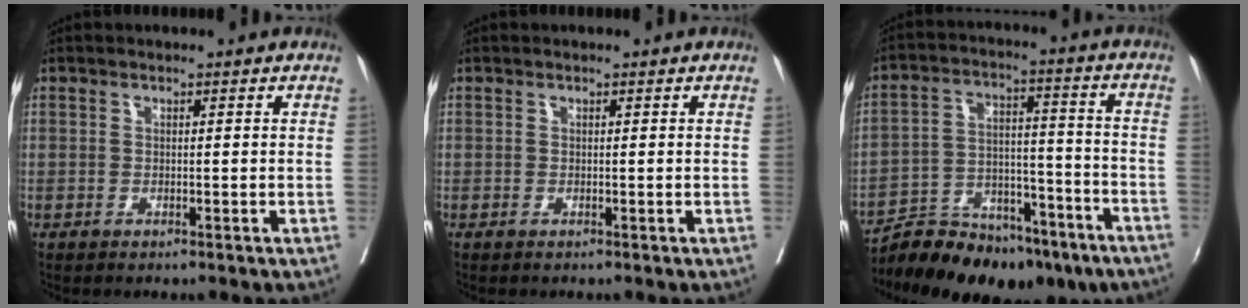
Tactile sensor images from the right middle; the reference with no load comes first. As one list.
[{"total": 0.0}, {"total": 18.3, "force": [-15.2, 6.6, 7.9], "torque": [-0.118, 0.032, -0.233]}]